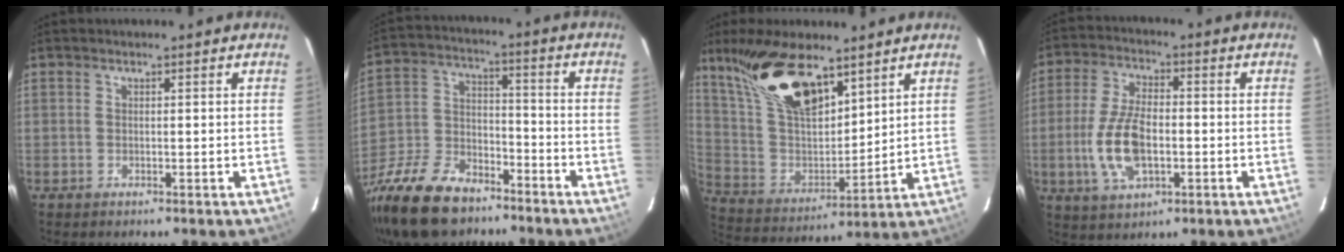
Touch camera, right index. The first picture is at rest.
{"total": 22.9, "force": [-16.5, 11.3, 11.2], "torque": [-0.265, -0.002, -0.285]}
{"total": 18.7, "force": [12.4, 7.3, 11.9], "torque": [-0.235, 0.021, 0.253]}
{"total": 11.7, "force": [-2.4, 5.9, 9.8], "torque": [-0.206, 0.000, -0.040]}